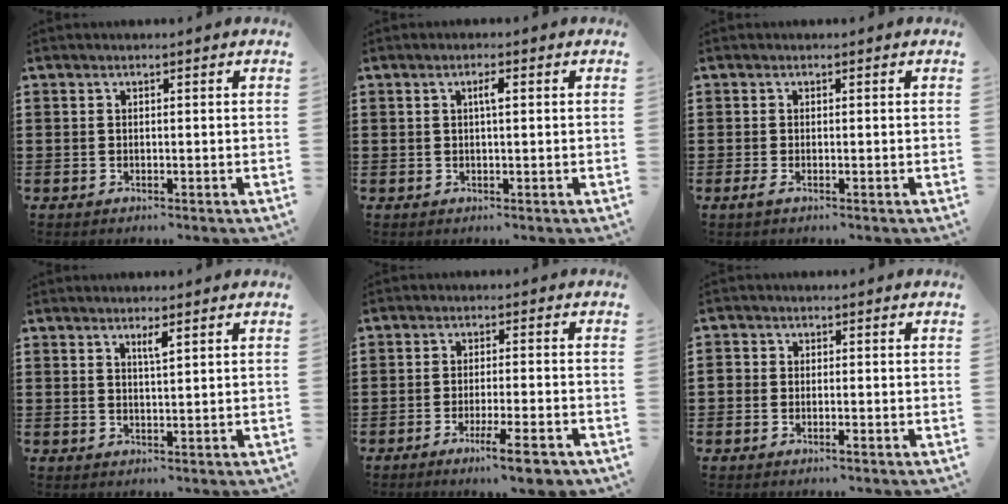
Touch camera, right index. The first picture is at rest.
{"total": 1.8, "force": [0.3, 0.4, 1.7], "torque": [-0.033, 0.005, 0.003]}
{"total": 0.9, "force": [-0.3, 0.1, 0.8], "torque": [-0.022, -0.007, -0.007]}
{"total": 1.9, "force": [1.1, 0.2, 1.5], "torque": [-0.022, -0.003, 0.017]}
{"total": 6.7, "force": [-4.5, 0.7, 5.0], "torque": [-0.082, -0.009, -0.077]}
{"total": 1.4, "force": [-0.9, 0.8, 0.7], "torque": [-0.016, -0.001, -0.016]}